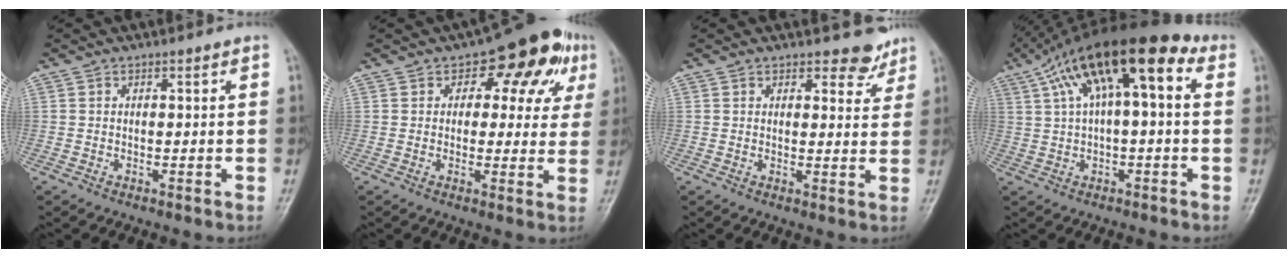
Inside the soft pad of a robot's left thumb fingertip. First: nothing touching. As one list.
[{"total": 12.0, "force": [4.6, 7.3, 8.3], "torque": [-0.046, 0.009, 0.054]}, {"total": 4.1, "force": [3.5, 2.0, 0.8], "torque": [0.015, -0.027, 0.039]}, {"total": 16.6, "force": [5.2, 5.8, 14.6], "torque": [-0.230, 0.039, 0.076]}]